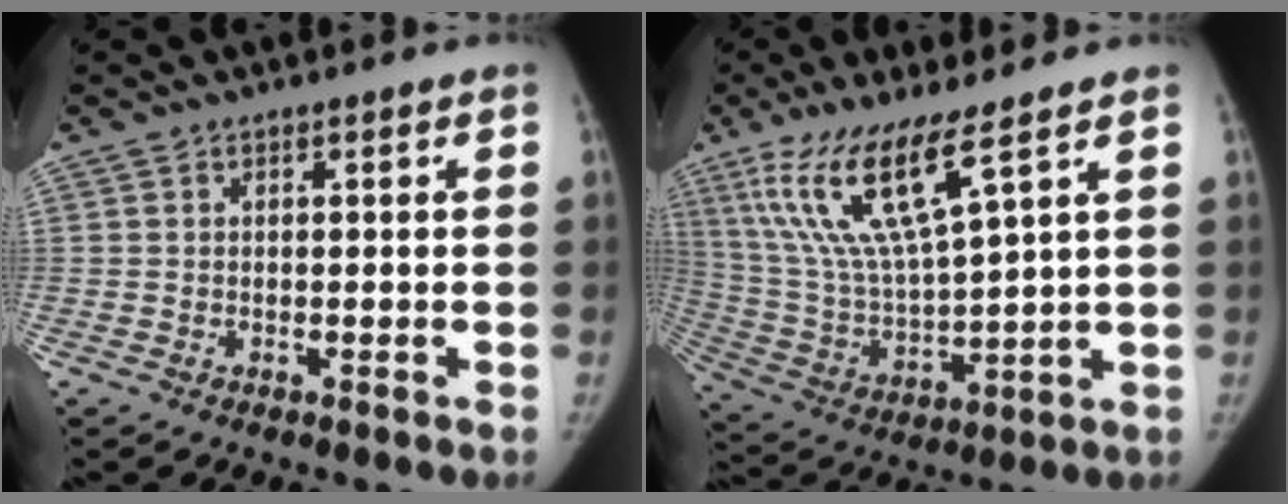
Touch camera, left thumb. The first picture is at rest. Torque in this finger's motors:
{"motor_torque": [0.53, 0.08, 2.02, -0.75, 0.22]}